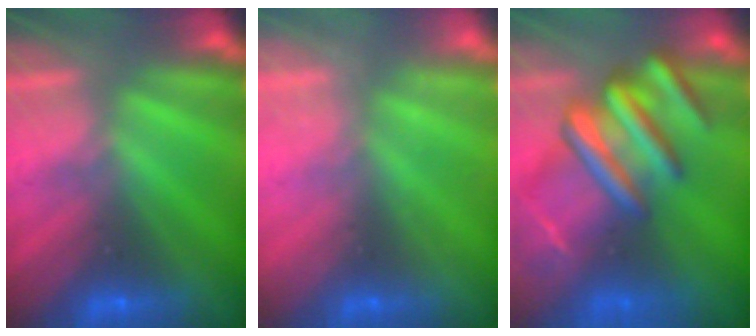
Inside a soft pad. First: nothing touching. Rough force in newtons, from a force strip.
{"total": 2.2}
{"total": 9.4}